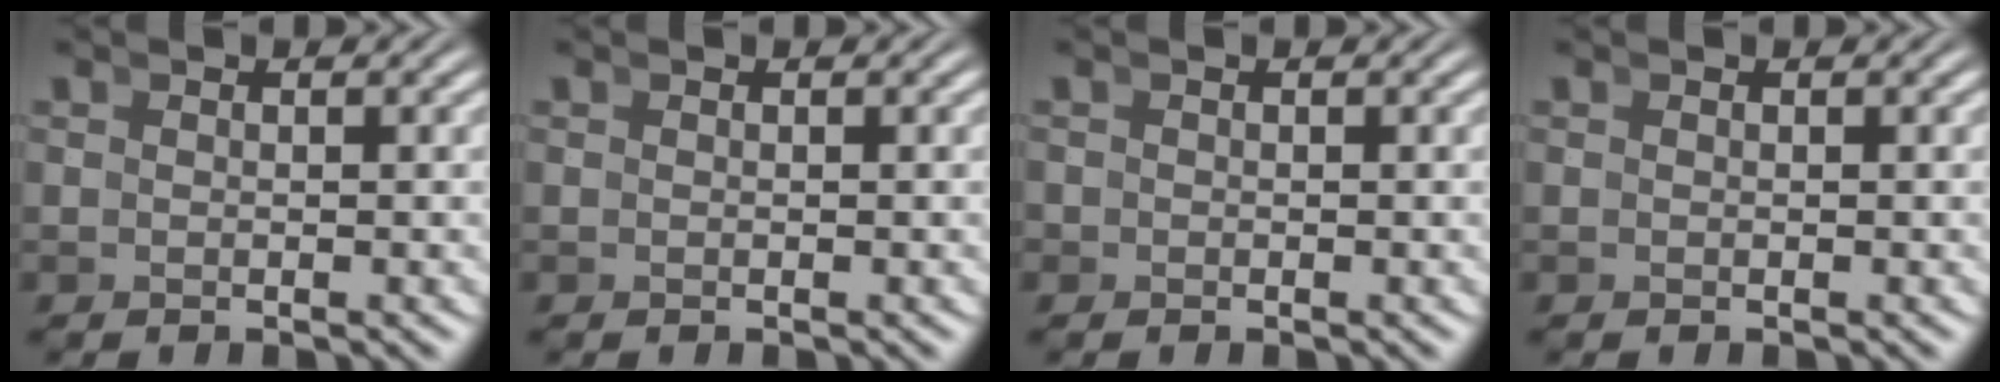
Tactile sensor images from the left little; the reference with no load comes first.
{"total": 0.0}
{"total": 1.2, "force": [-0.3, 1.1, 0.0], "torque": [-0.002, -0.003, -0.008]}
{"total": 0.0}